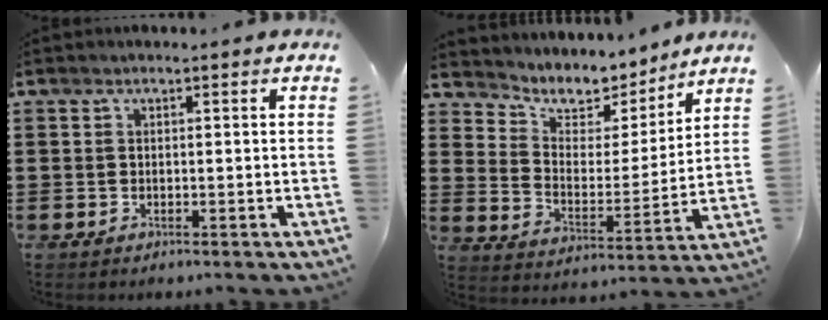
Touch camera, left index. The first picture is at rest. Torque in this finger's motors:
{"motor_torque": [0.20, -0.23, 0.12, 0.05]}